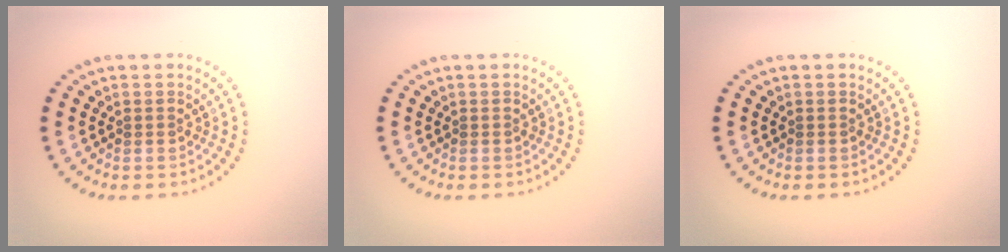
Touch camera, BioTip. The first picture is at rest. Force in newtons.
{"total": 0.0}
{"total": 0.0}